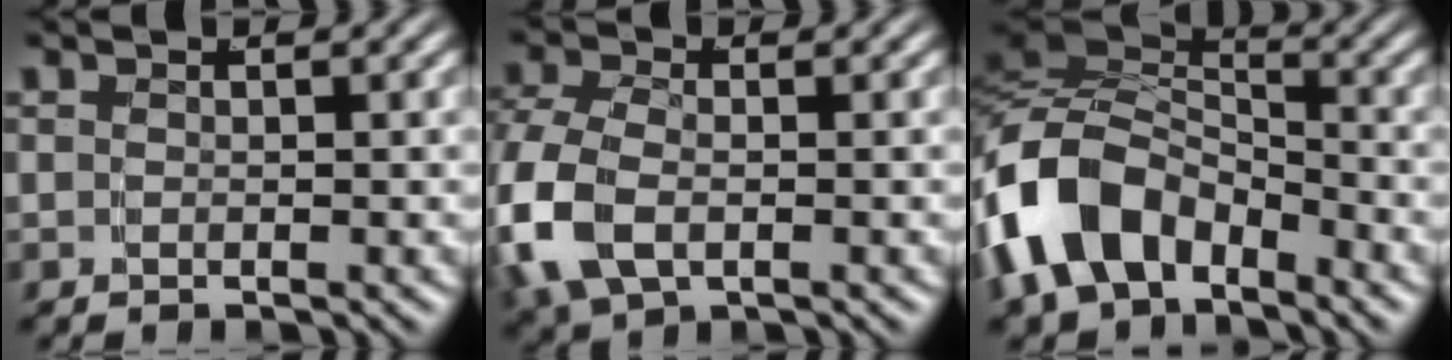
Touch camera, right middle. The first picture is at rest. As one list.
[{"total": 6.2, "force": [-1.1, 4.7, 3.8], "torque": [-0.126, -0.028, -0.003]}, {"total": 10.4, "force": [-1.8, 8.1, 6.3], "torque": [-0.156, -0.029, -0.026]}]